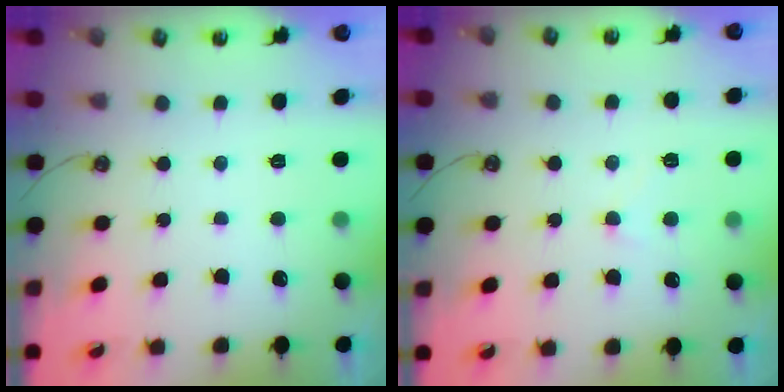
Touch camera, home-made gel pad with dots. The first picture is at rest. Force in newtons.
{"total": 1.6, "press": 1.5, "slide": 0.5}